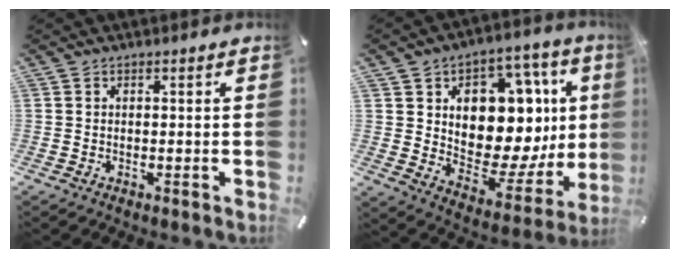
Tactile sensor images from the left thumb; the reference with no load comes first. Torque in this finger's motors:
{"motor_torque": [1.66, 1.73, 0.48, -0.20, 0.21]}